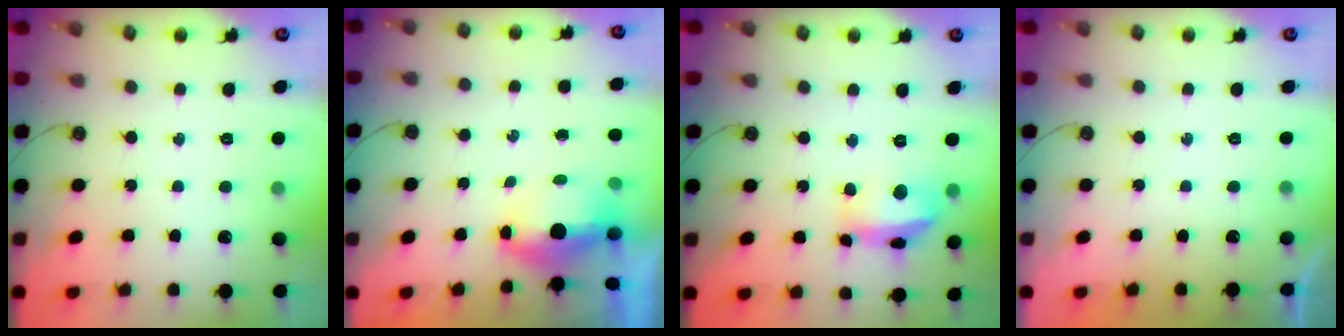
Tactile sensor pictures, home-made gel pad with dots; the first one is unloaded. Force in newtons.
{"total": 5.5, "press": 5.4, "slide": 0.7}
{"total": 13.4, "press": 13.3, "slide": 1.3}
{"total": 0.0}